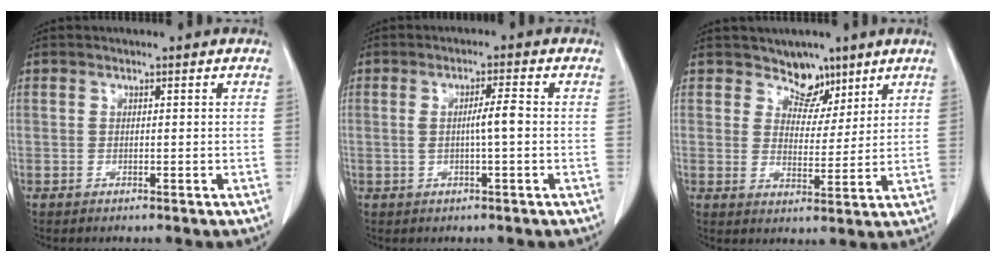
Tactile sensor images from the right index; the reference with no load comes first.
{"total": 3.5, "force": [-0.1, 0.1, 3.5], "torque": [-0.059, 0.003, -0.001]}
{"total": 5.2, "force": [4.0, 3.3, 0.9], "torque": [-0.002, -0.005, 0.067]}